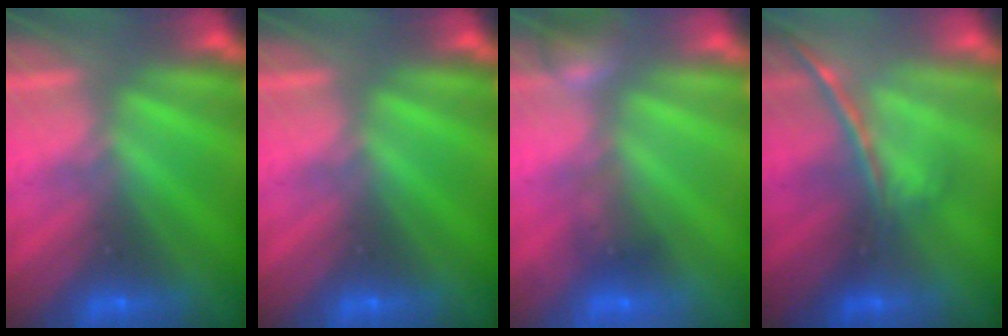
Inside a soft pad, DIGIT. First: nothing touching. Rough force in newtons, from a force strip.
{"total": 0.0}
{"total": 2.4}
{"total": 1.7}